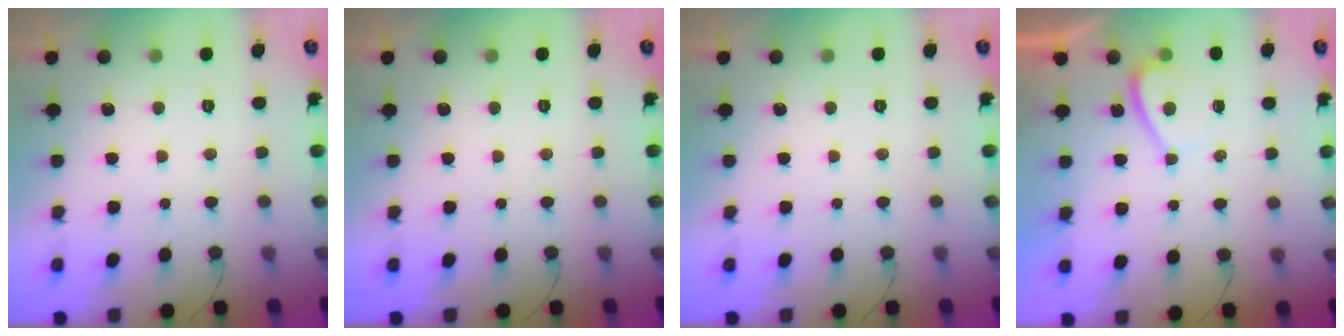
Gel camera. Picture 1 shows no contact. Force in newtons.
{"total": 0.0}
{"total": 0.0}
{"total": 2.3, "press": 2.1, "slide": 0.7}